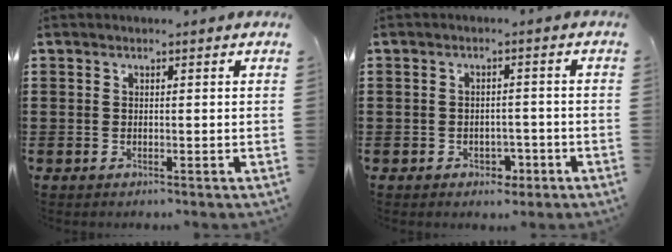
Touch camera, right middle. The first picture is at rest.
{"total": 2.3, "force": [-1.6, 1.5, 0.8], "torque": [-0.019, 0.000, -0.035]}